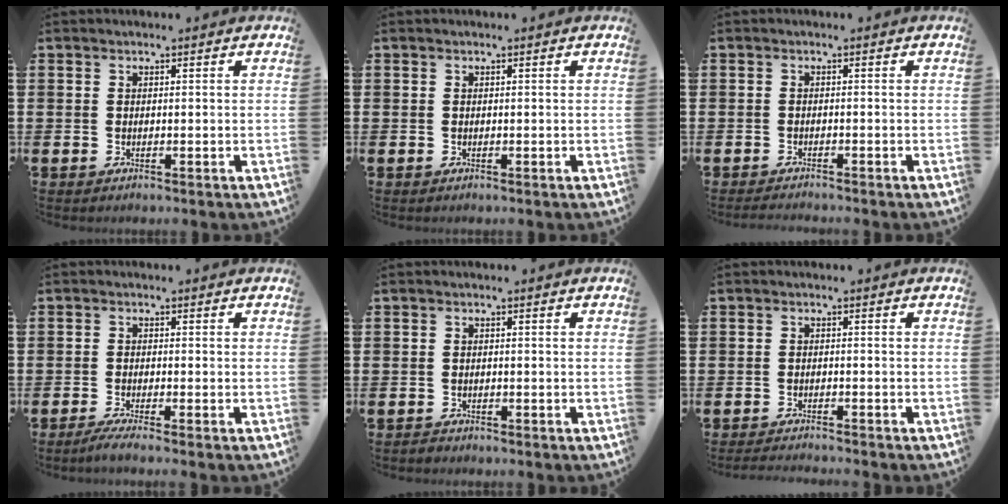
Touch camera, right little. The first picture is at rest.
{"total": 0.0}
{"total": 0.9, "force": [-0.9, 0.0, 0.3], "torque": [-0.004, -0.001, -0.018]}
{"total": 1.5, "force": [-1.0, 0.0, 1.1], "torque": [-0.018, -0.001, -0.019]}
{"total": 0.6, "force": [-0.5, 0.2, 0.0], "torque": [-0.001, -0.001, -0.012]}
{"total": 1.3, "force": [-1.3, -0.1, 0.3], "torque": [-0.005, 0.001, -0.026]}